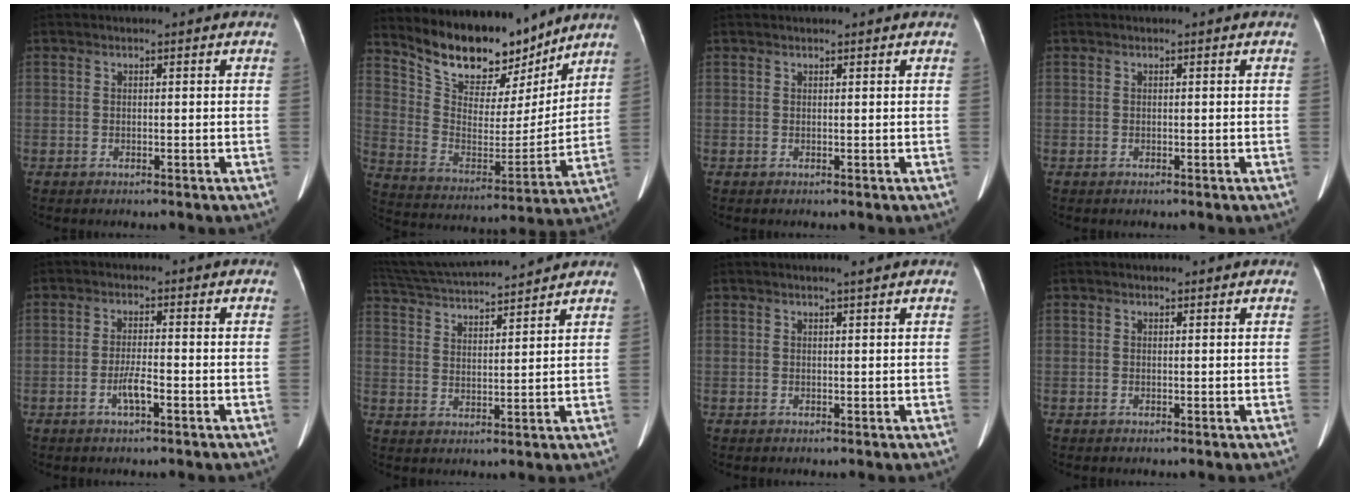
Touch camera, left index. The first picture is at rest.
{"total": 16.0, "force": [13.9, 5.6, 5.6], "torque": [-0.099, -0.020, 0.241]}
{"total": 3.0, "force": [2.8, 0.3, 1.1], "torque": [-0.013, 0.017, 0.030]}
{"total": 0.0}
{"total": 2.7, "force": [-1.7, 0.0, 2.1], "torque": [-0.040, -0.009, -0.029]}
{"total": 15.8, "force": [14.5, 0.9, 6.1], "torque": [-0.116, 0.029, 0.236]}
{"total": 1.2, "force": [0.9, -0.3, 0.7], "torque": [-0.009, -0.006, 0.017]}
{"total": 1.6, "force": [1.4, 0.6, 0.5], "torque": [-0.007, 0.005, 0.013]}